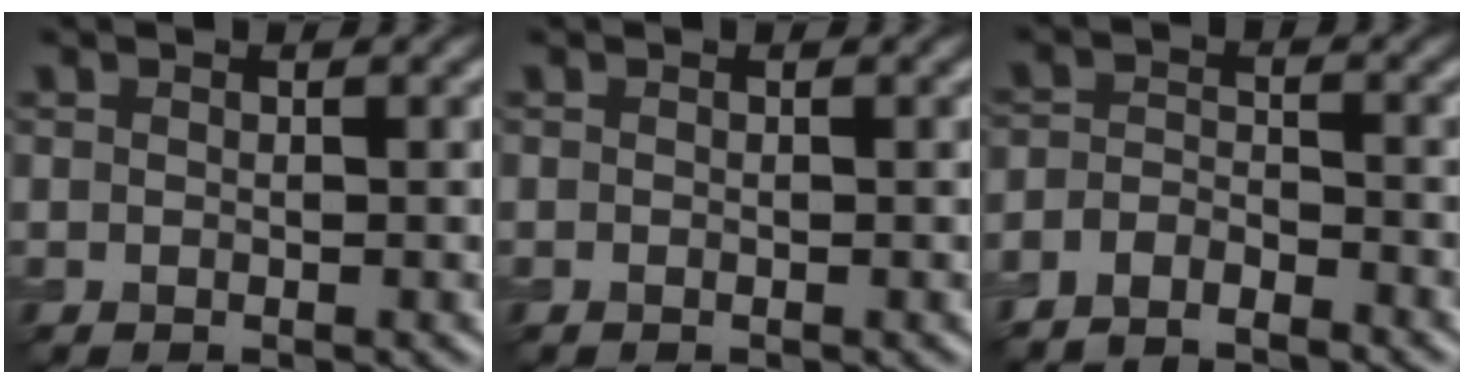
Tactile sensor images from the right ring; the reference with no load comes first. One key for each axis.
{"total": 0.0}
{"total": 2.8, "fx": -2.8, "fy": 0.6, "fz": 0.4, "tx": -0.006, "ty": -0.002, "tz": -0.060}